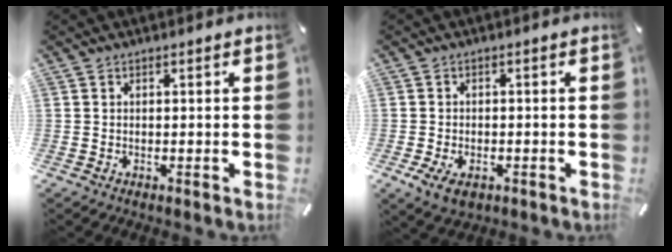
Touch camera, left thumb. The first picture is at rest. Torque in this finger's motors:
{"motor_torque": [0.81, 0.82, 0.60, 0.25, 0.04]}